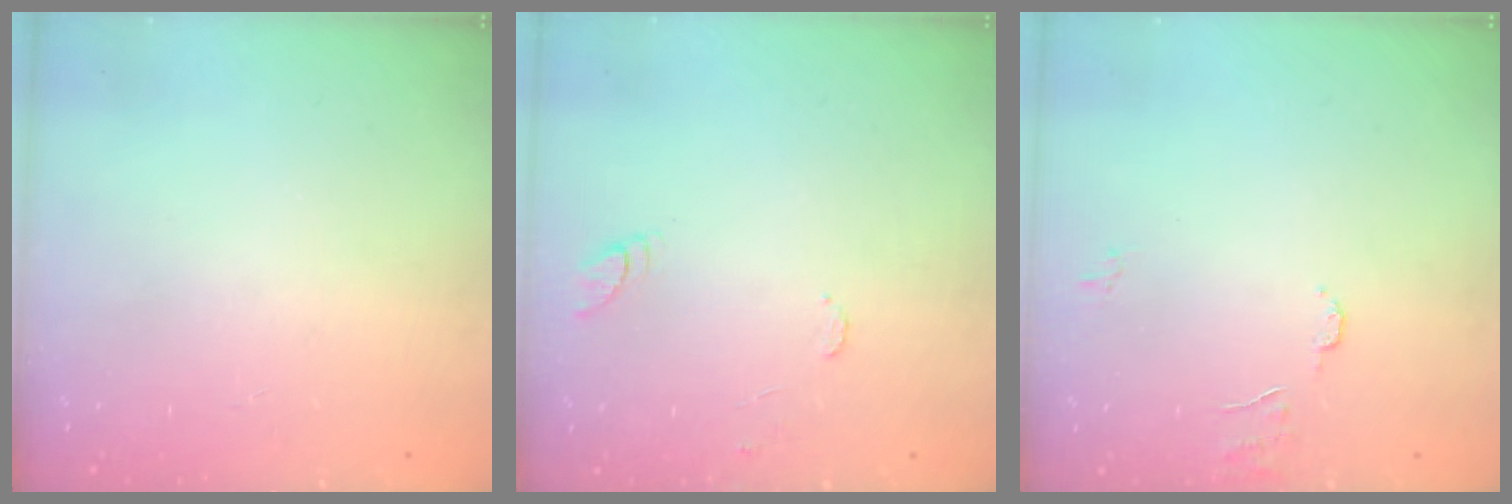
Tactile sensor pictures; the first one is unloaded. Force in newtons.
{"total": 6.5, "press": 6.5, "slide": 0.5}
{"total": 5.6, "press": 5.6, "slide": 0.4}